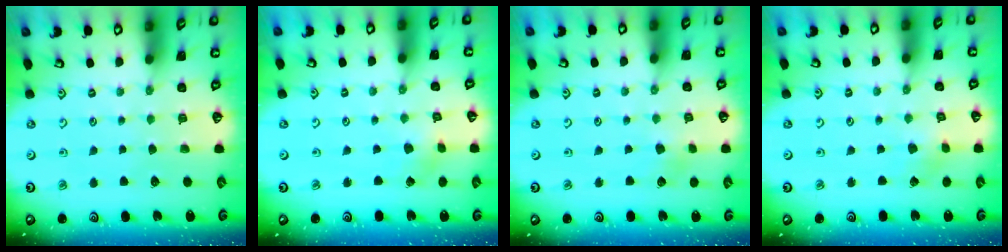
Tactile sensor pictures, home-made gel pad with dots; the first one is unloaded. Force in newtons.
{"total": 2.0, "press": 2.0, "slide": 0.1}
{"total": 2.4, "press": 2.3, "slide": 0.4}
{"total": 1.8, "press": 1.8, "slide": 0.1}